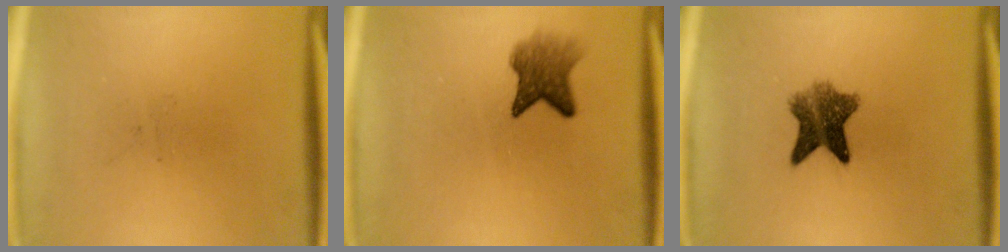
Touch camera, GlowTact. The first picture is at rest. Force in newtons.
{"total": 4.7}
{"total": 6.9}